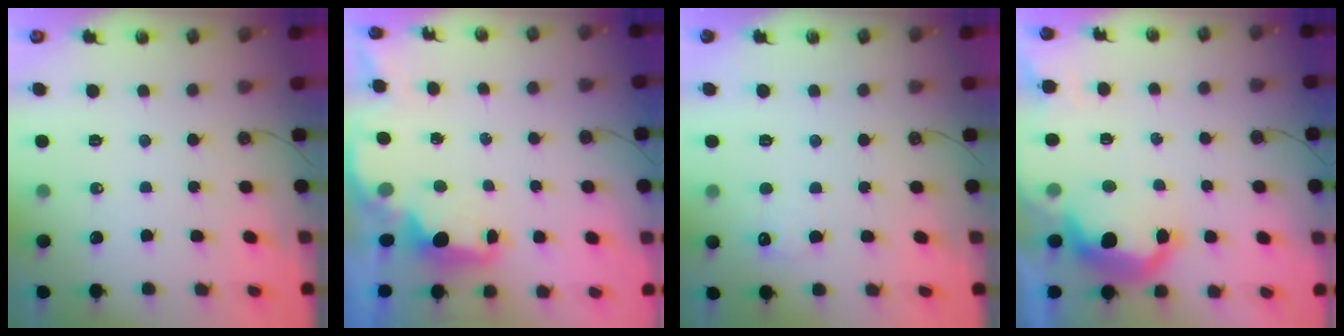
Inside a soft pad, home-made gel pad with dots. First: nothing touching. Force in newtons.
{"total": 2.2, "press": 2.1, "slide": 0.8}
{"total": 4.1, "press": 4.0, "slide": 1.1}
{"total": 11.8, "press": 11.7, "slide": 0.8}